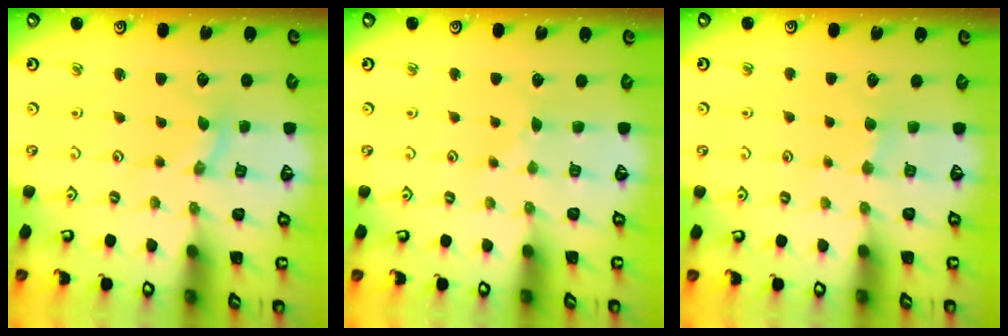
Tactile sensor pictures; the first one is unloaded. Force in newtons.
{"total": 2.2, "press": 2.2, "slide": 0.3}
{"total": 2.1, "press": 2.1, "slide": 0.3}